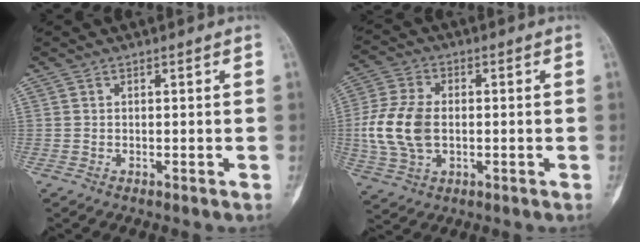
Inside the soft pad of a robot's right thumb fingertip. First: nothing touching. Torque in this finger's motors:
{"motor_torque": [0.82, 0.90, 1.29, 0.05, 0.09]}